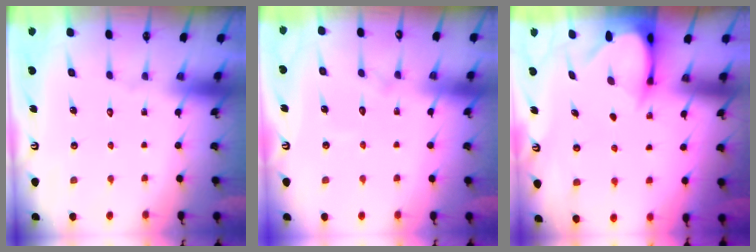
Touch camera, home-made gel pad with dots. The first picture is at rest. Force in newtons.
{"total": 5.7, "press": 5.7, "slide": 0.6}
{"total": 3.4, "press": 3.3, "slide": 0.3}